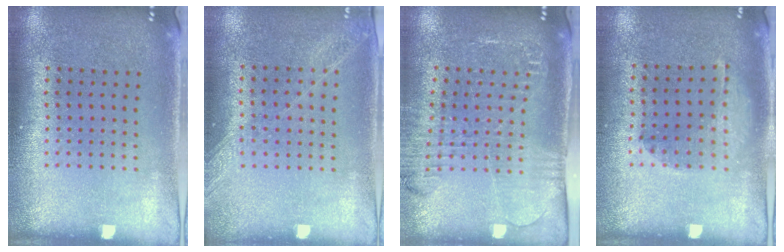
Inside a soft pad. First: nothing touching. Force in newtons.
{"total": 1.2, "press": 1.1, "slide": 0.1}
{"total": 1.9, "press": 1.9, "slide": 0.3}
{"total": 1.0, "press": 1.0, "slide": 0.1}